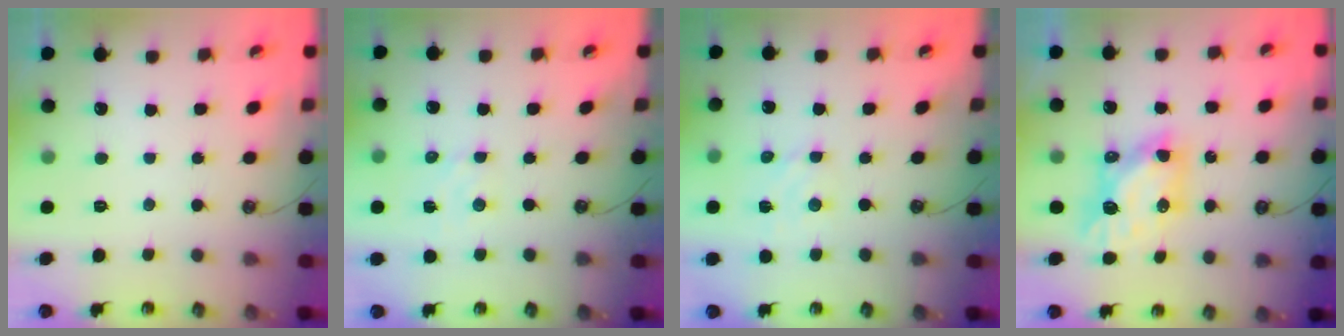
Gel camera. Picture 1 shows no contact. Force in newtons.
{"total": 2.9, "press": 2.9, "slide": 0.3}
{"total": 2.7, "press": 2.6, "slide": 0.4}
{"total": 7.2, "press": 7.1, "slide": 0.7}